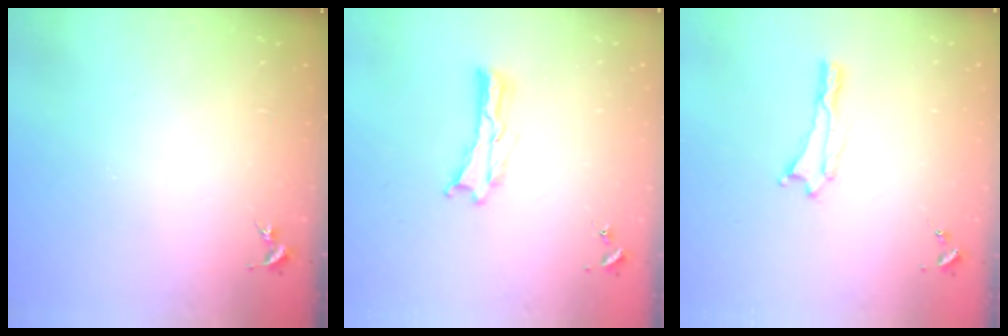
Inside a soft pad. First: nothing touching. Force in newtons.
{"total": 0.0}
{"total": 0.0}